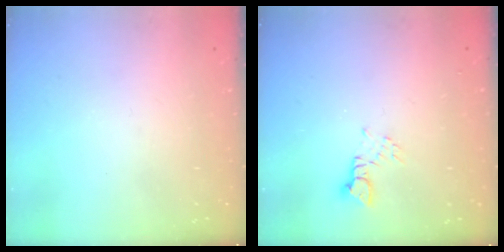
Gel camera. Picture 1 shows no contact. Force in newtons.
{"total": 2.2, "press": 2.2, "slide": 0.1}